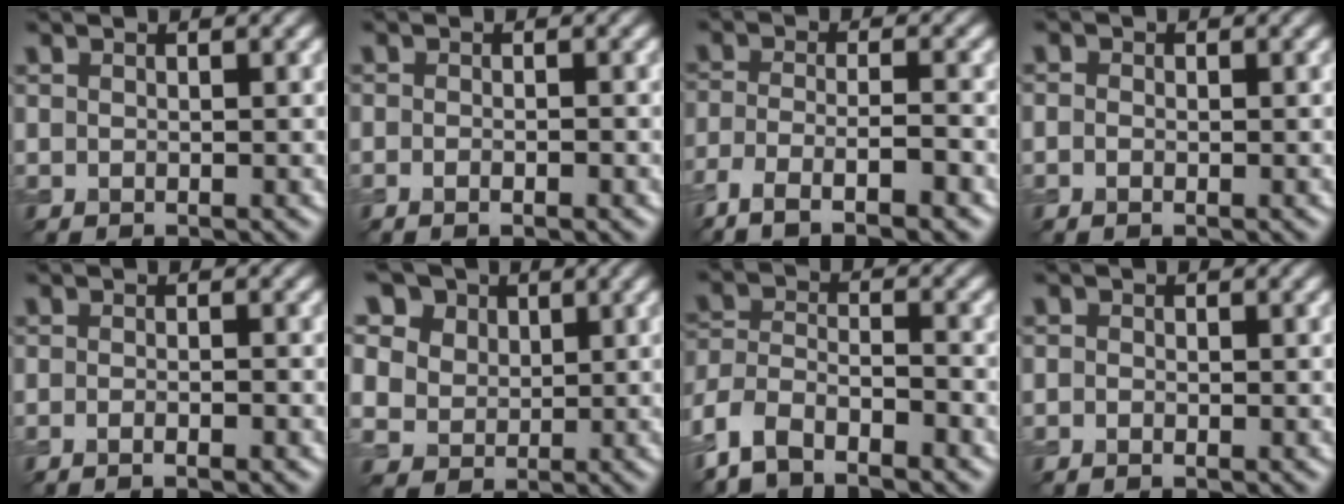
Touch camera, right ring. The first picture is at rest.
{"total": 2.0, "force": [-0.4, 0.9, 1.7], "torque": [-0.009, 0.002, -0.014]}
{"total": 6.7, "force": [-4.4, 1.8, 4.7], "torque": [-0.091, -0.008, -0.084]}
{"total": 0.9, "force": [-0.2, 0.7, 0.5], "torque": [-0.010, -0.003, -0.006]}
{"total": 2.2, "force": [-0.8, 0.8, 1.8], "torque": [-0.011, 0.003, -0.019]}
{"total": 14.2, "force": [7.3, 10.6, 6.0], "torque": [-0.171, 0.034, 0.119]}
{"total": 6.4, "force": [-4.8, 2.6, 3.4], "torque": [-0.063, -0.003, -0.104]}
{"total": 0.7, "force": [-0.3, 0.5, 0.3], "torque": [-0.004, -0.003, -0.007]}